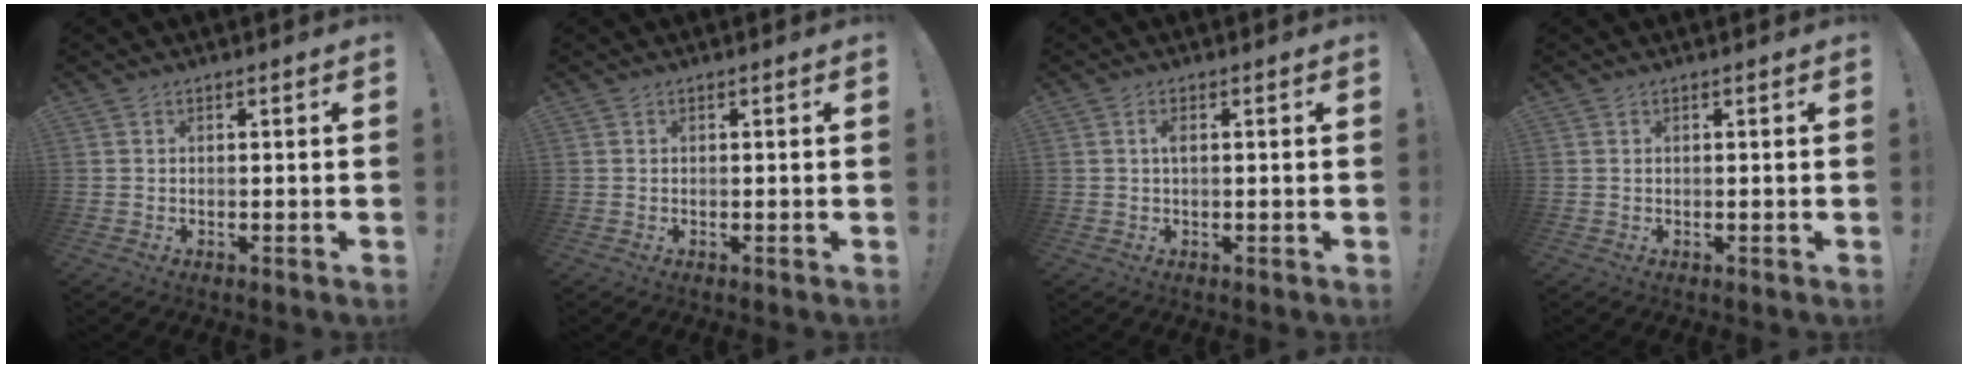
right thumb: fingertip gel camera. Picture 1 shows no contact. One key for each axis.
{"total": 0.0}
{"total": 1.7, "fx": 0.1, "fy": 0.5, "fz": 1.6, "tx": -0.027, "ty": 0.003, "tz": -0.001}
{"total": 0.6, "fx": 0.4, "fy": -0.3, "fz": 0.3, "tx": -0.006, "ty": 0.000, "tz": 0.006}